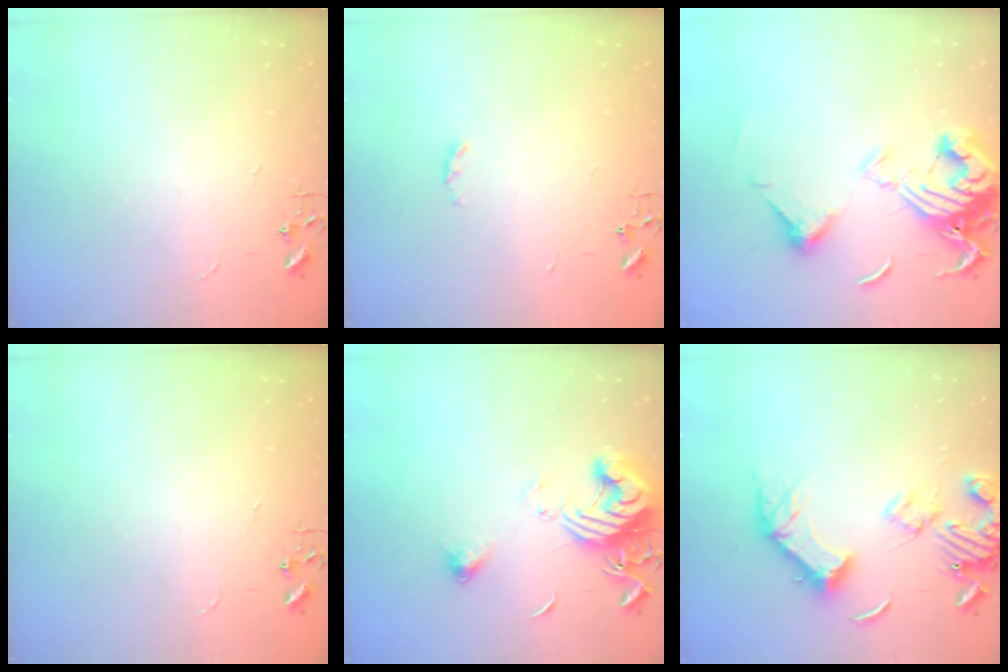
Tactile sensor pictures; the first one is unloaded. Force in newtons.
{"total": 2.9, "press": 2.9, "slide": 0.5}
{"total": 16.0, "press": 16.0, "slide": 1.0}
{"total": 0.0}
{"total": 14.9, "press": 14.8, "slide": 1.7}
{"total": 17.4, "press": 17.3, "slide": 2.4}